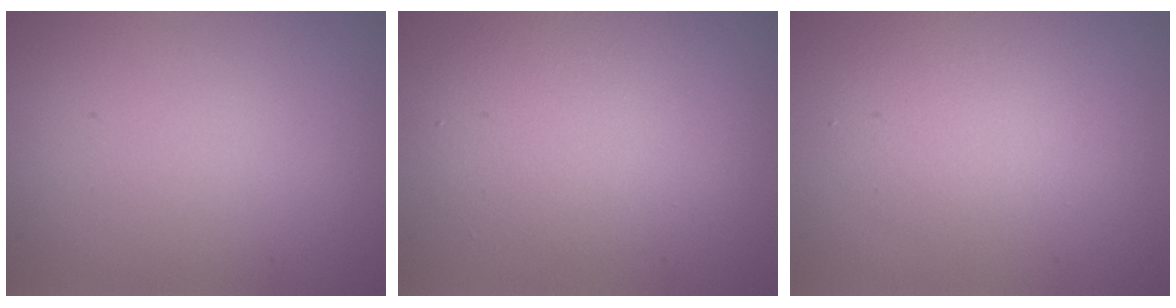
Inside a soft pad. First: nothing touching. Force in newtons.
{"total": 4.6, "press": 4.6, "slide": 0.2}
{"total": 3.2, "press": 3.2, "slide": 0.2}